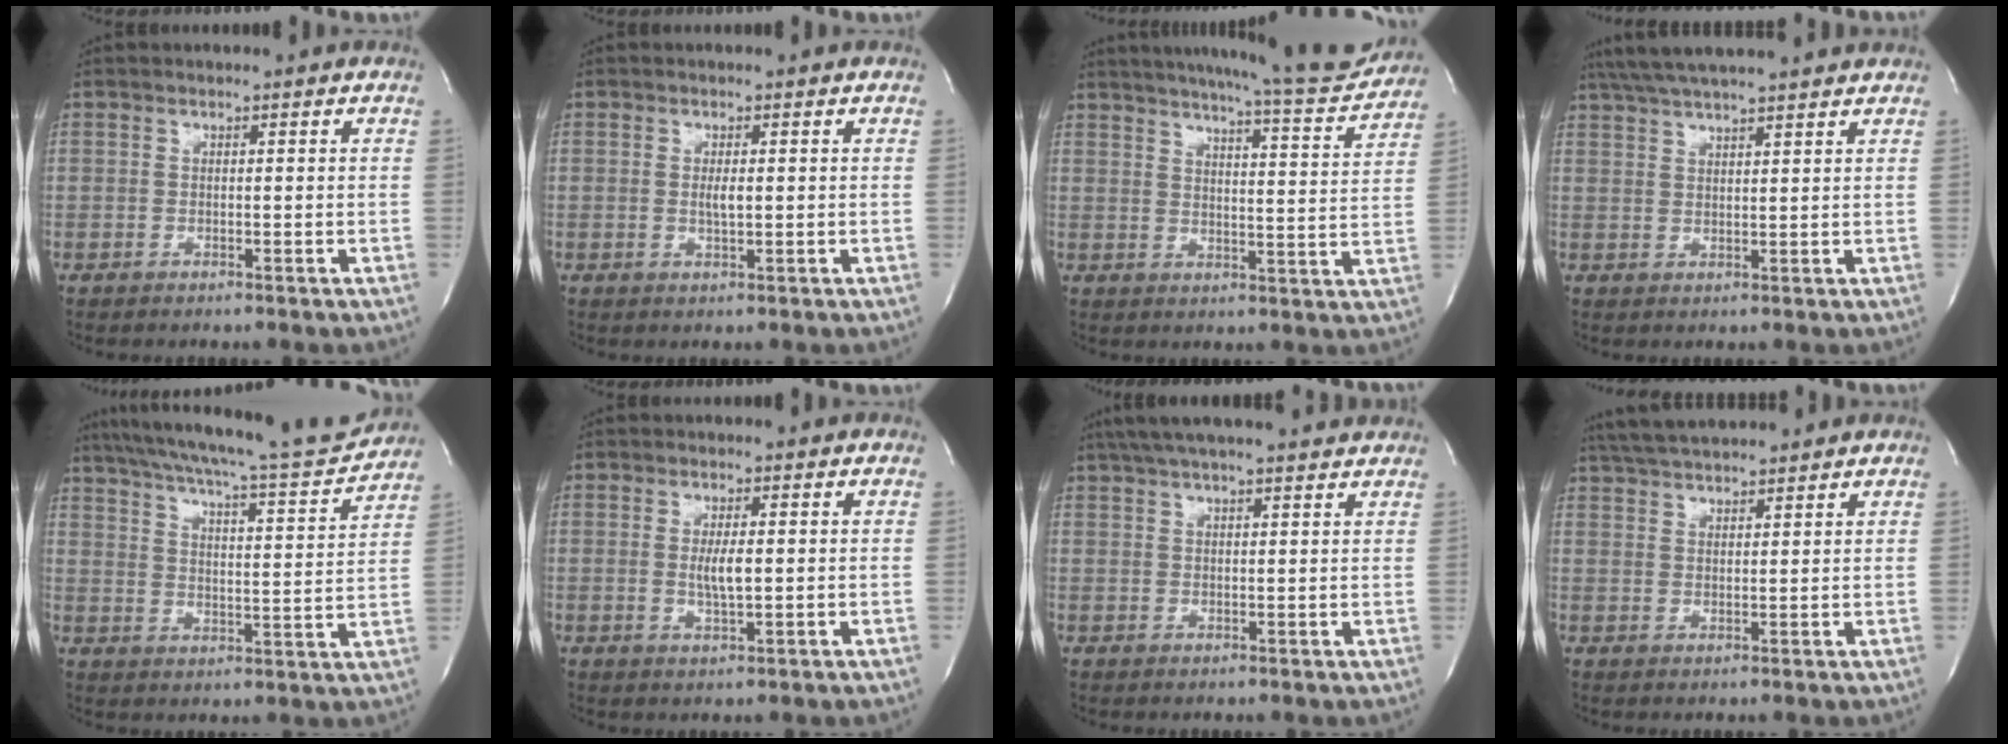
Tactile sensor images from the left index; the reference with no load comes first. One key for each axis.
{"total": 1.7, "fx": 0.1, "fy": 0.3, "fz": 1.6, "tx": -0.034, "ty": -0.002, "tz": 0.003}
{"total": 18.0, "fx": 16.6, "fy": 0.8, "fz": 6.9, "tx": -0.101, "ty": -0.040, "tz": 0.210}
{"total": 13.2, "fx": 11.6, "fy": 0.5, "fz": 6.3, "tx": -0.117, "ty": 0.037, "tz": 0.173}
{"total": 20.8, "fx": 18.8, "fy": 1.3, "fz": 8.9, "tx": -0.151, "ty": -0.022, "tz": 0.261}
{"total": 3.3, "fx": 0.2, "fy": 0.6, "fz": 3.3, "tx": -0.064, "ty": -0.005, "tz": 0.004}
{"total": 14.6, "fx": 12.9, "fy": 1.1, "fz": 6.7, "tx": -0.117, "ty": 0.040, "tz": 0.180}
{"total": 9.1, "fx": 8.3, "fy": 0.9, "fz": 3.5, "tx": -0.069, "ty": 0.033, "tz": 0.138}